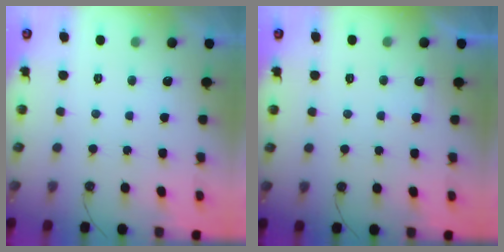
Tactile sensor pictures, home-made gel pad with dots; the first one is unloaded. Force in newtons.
{"total": 2.2, "press": 2.2, "slide": 0.3}